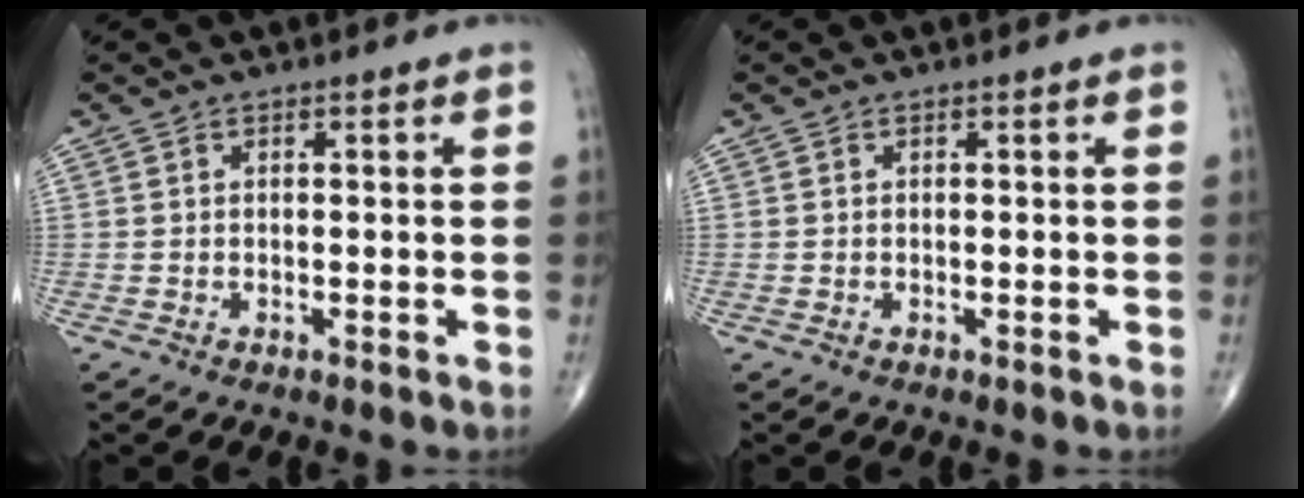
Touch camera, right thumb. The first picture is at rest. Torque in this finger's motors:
{"motor_torque": [-0.09, -0.07, 0.01, 0.01, 0.00]}